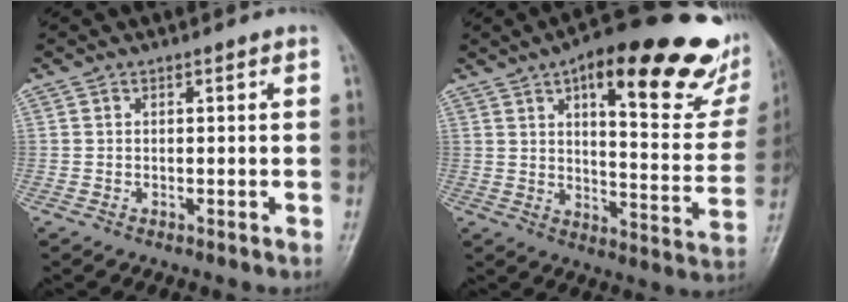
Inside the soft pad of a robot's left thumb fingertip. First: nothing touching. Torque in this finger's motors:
{"motor_torque": [0.81, 0.62, 1.61, -1.16, 0.13]}